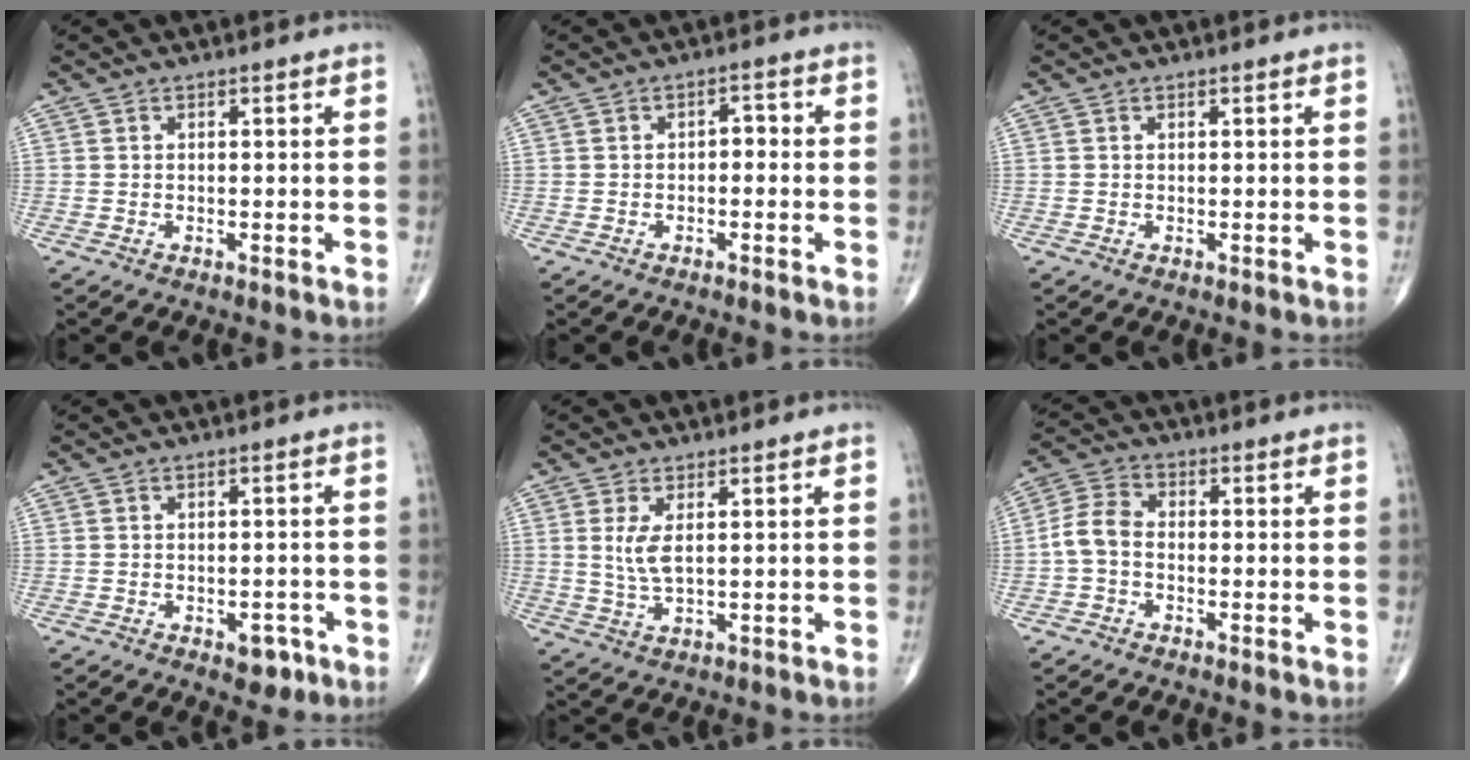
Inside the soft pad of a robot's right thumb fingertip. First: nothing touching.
{"total": 2.2, "force": [-0.4, 1.4, 1.6], "torque": [-0.015, 0.013, -0.012]}
{"total": 0.0}
{"total": 3.6, "force": [-1.8, 2.1, 2.3], "torque": [-0.011, 0.009, -0.019]}
{"total": 4.3, "force": [1.1, 1.6, 3.9], "torque": [-0.086, -0.011, 0.029]}
{"total": 5.4, "force": [-1.1, 3.6, 3.8], "torque": [-0.076, 0.018, -0.036]}